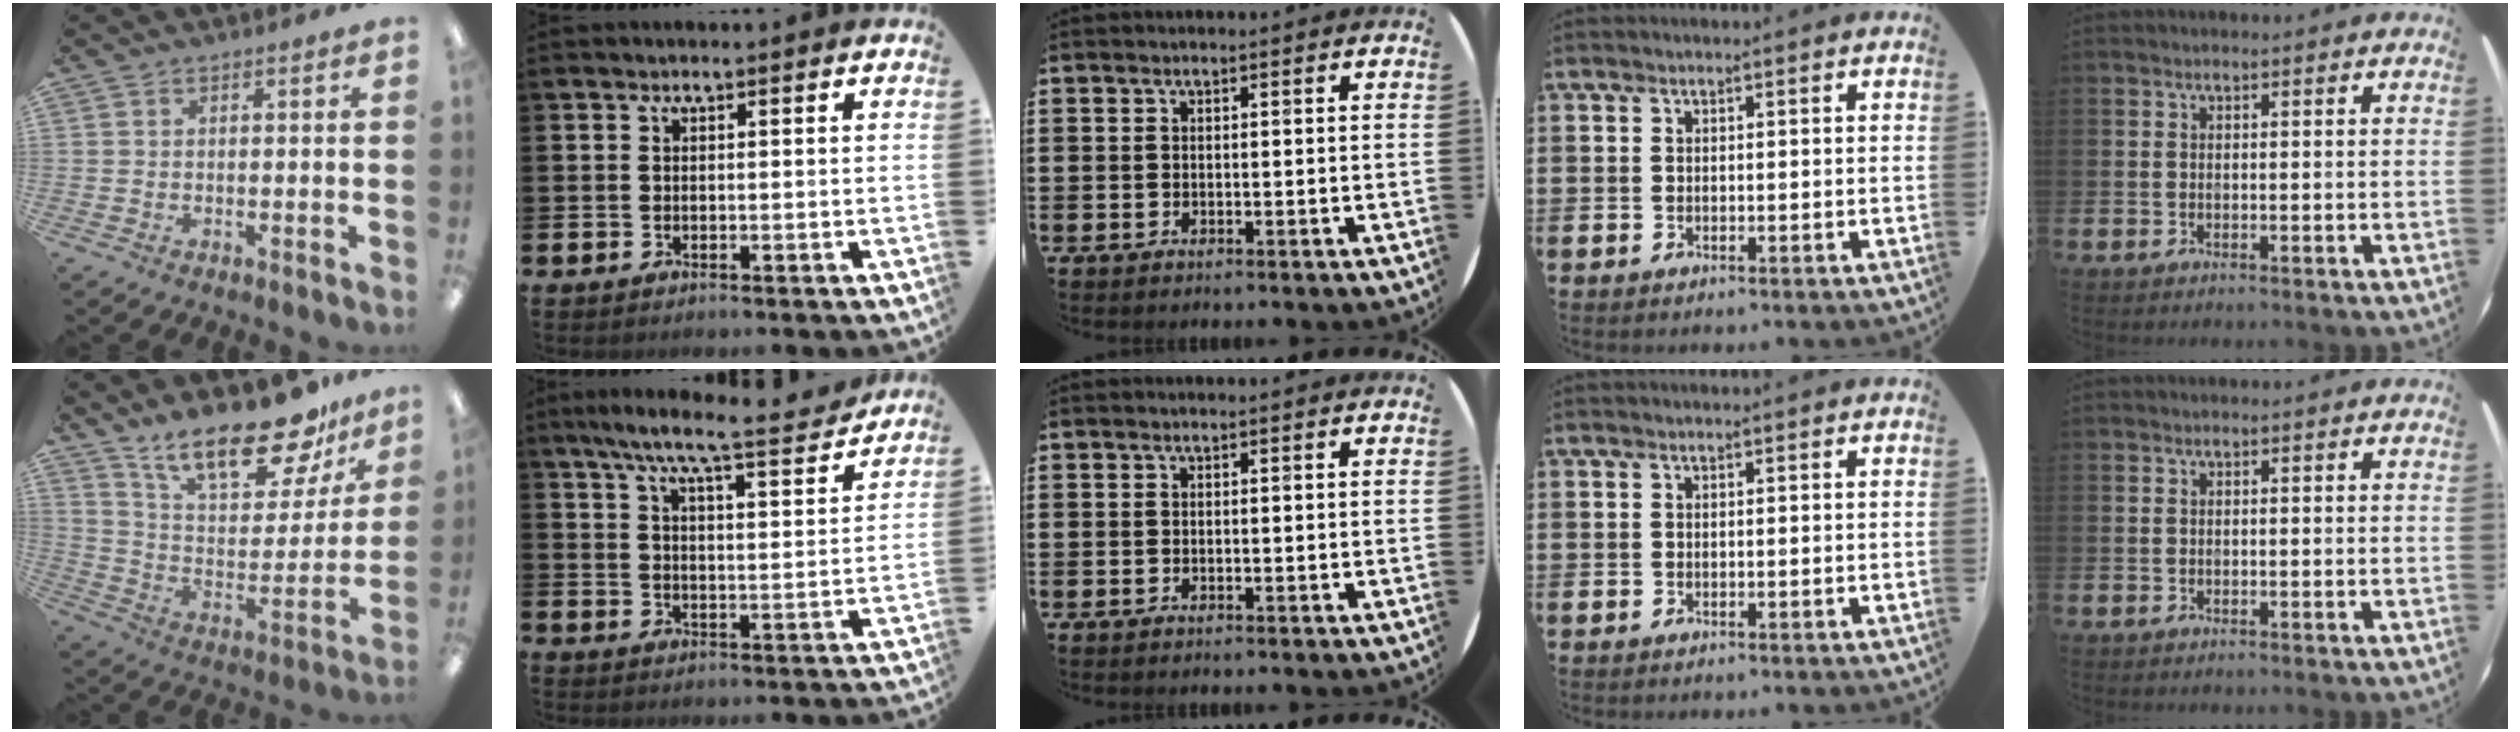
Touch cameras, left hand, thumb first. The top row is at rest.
{"thumb": {"total": 22.1, "force": [16.7, 7.6, 12.2], "torque": [-0.206, -0.107, 0.289]}, "index": {"total": 8.4, "force": [7.5, 0.2, 3.7], "torque": [-0.090, -0.048, 0.127]}}